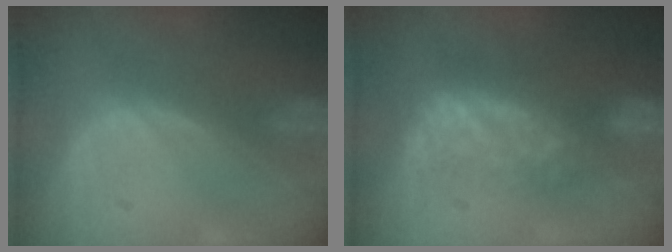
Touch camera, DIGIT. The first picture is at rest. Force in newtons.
{"total": 7.9, "press": 7.4, "slide": 2.6}